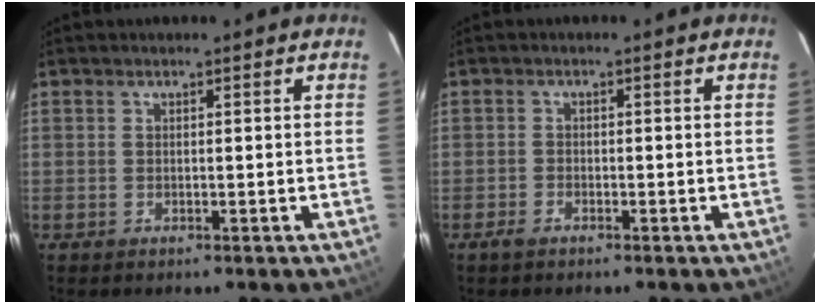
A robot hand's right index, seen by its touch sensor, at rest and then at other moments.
{"total": 1.5, "force": [-1.3, 0.6, 0.6], "torque": [-0.016, 0.000, -0.026]}